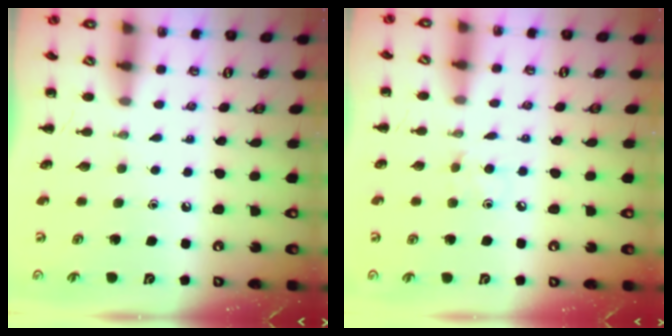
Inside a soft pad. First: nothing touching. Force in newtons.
{"total": 4.5, "press": 4.3, "slide": 1.4}